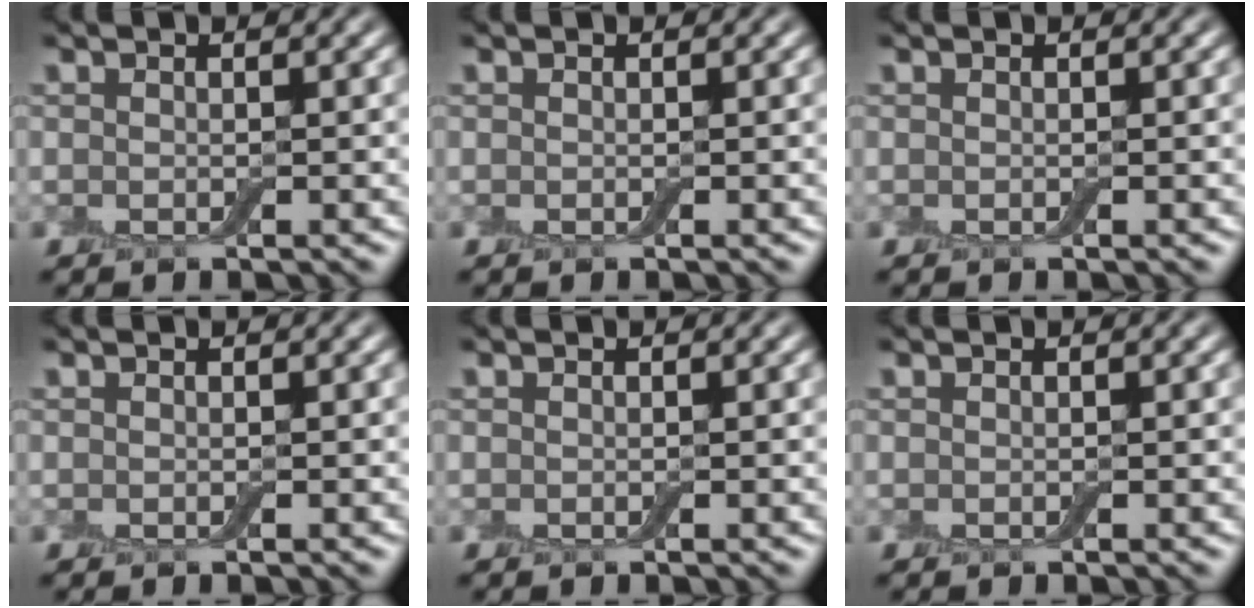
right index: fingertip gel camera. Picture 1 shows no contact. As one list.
[{"total": 0.0}, {"total": 0.0}, {"total": 0.0}, {"total": 0.0}, {"total": 0.0}]